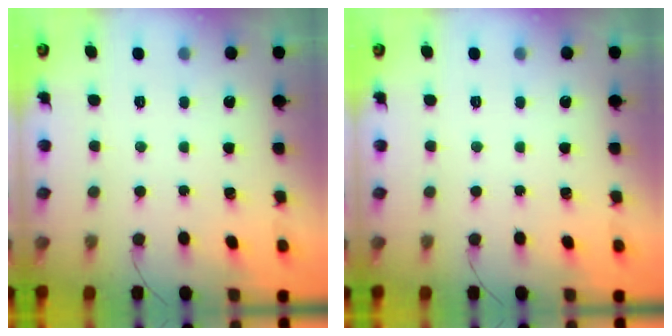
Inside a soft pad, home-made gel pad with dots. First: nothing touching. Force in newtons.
{"total": 0.0}